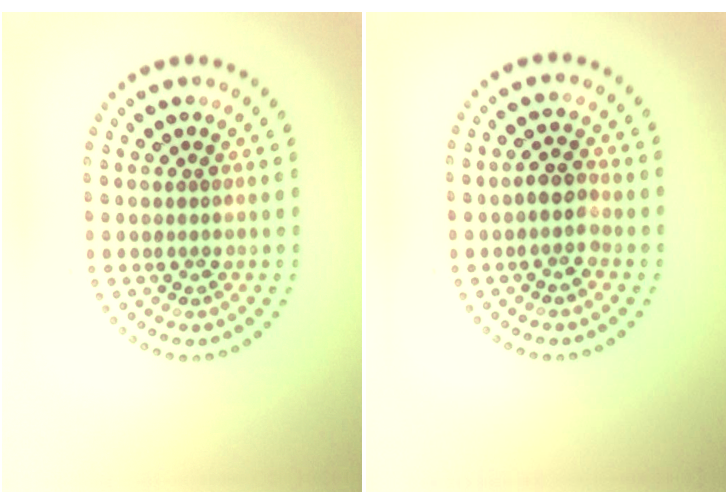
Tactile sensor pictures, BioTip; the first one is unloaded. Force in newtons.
{"total": 2.1, "press": 1.9, "slide": 0.9}